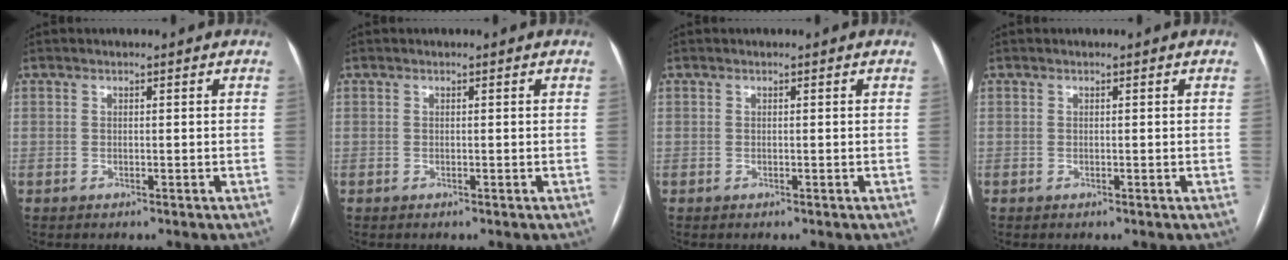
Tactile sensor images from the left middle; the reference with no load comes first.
{"total": 0.0}
{"total": 0.0}
{"total": 0.0}